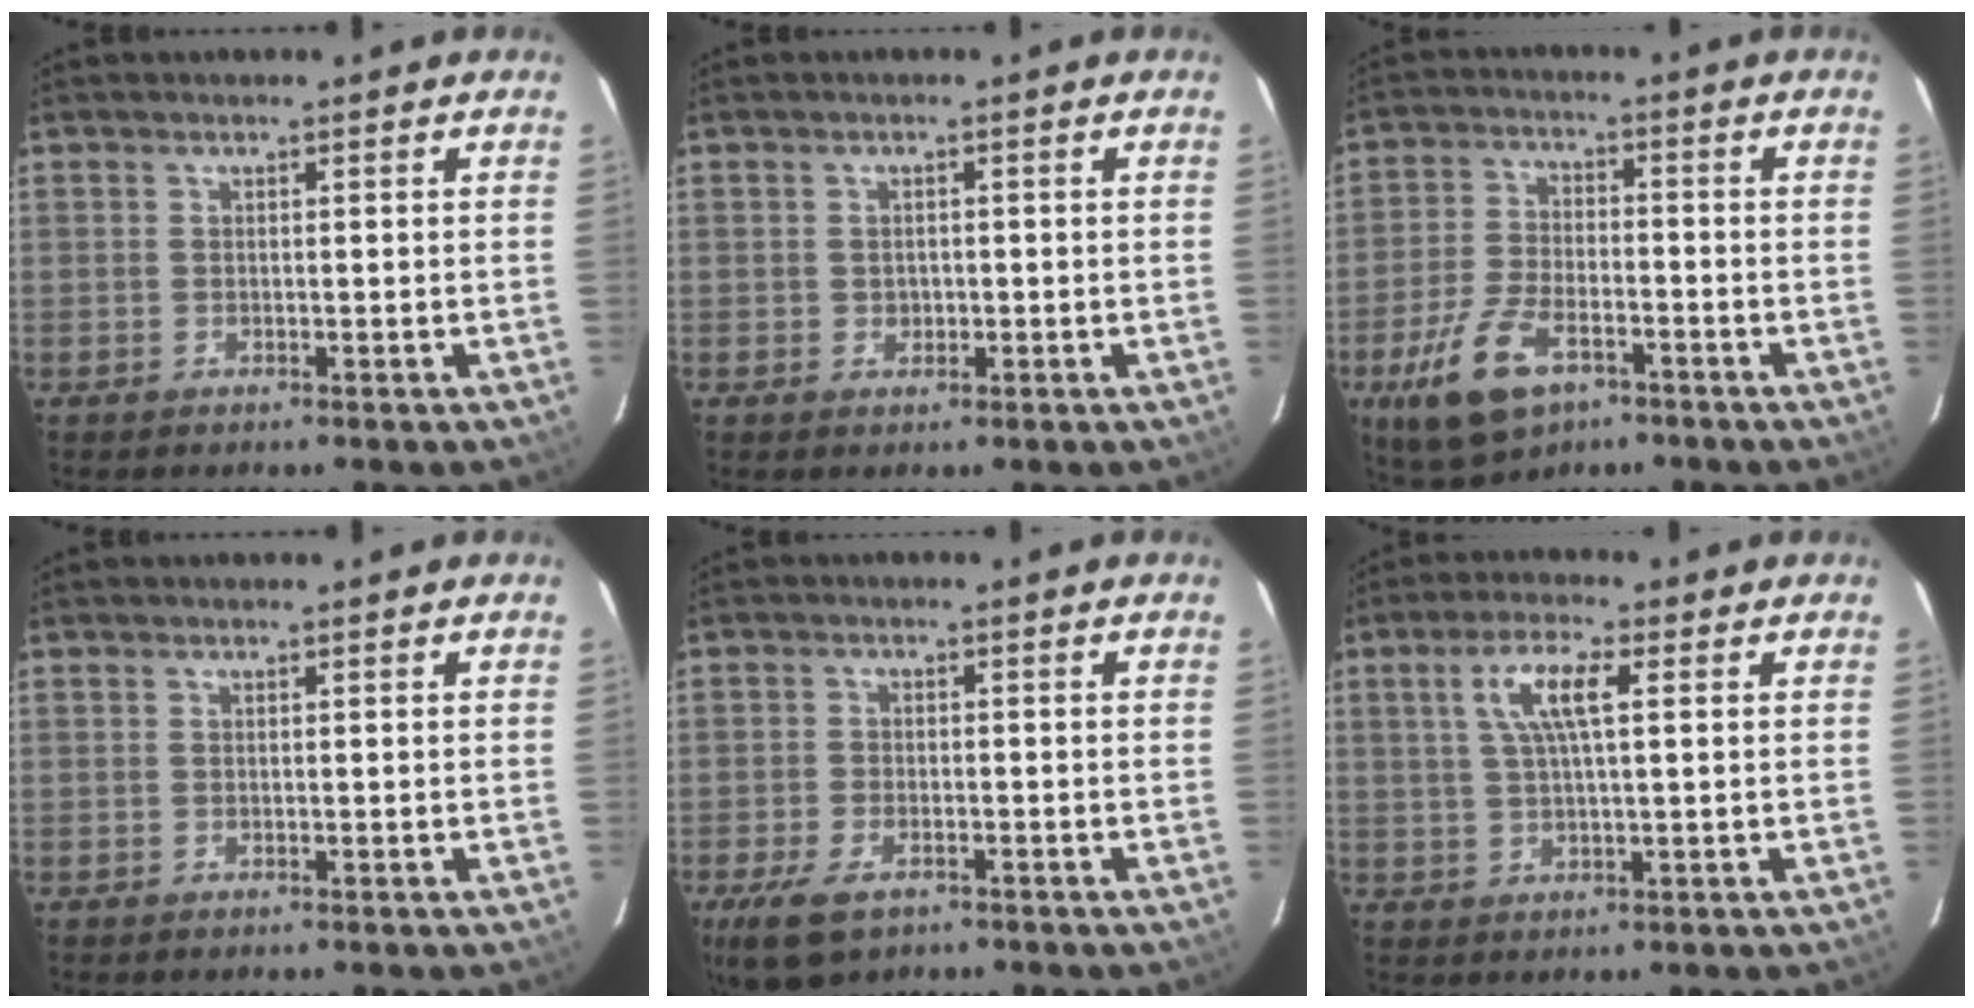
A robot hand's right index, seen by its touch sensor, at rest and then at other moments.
{"total": 1.5, "force": [-0.2, 1.4, 0.5], "torque": [-0.004, 0.002, -0.001]}
{"total": 12.5, "force": [-6.7, 6.3, 8.4], "torque": [-0.192, -0.016, -0.120]}
{"total": 0.0}
{"total": 8.0, "force": [-4.8, 4.2, 4.9], "torque": [-0.125, -0.020, -0.085]}
{"total": 6.9, "force": [2.0, 1.6, 6.4], "torque": [-0.123, 0.009, 0.039]}